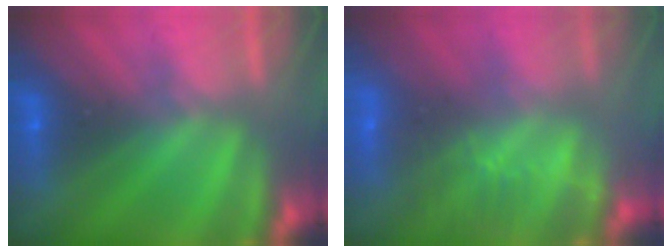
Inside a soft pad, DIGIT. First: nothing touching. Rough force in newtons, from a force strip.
{"total": 3.6}